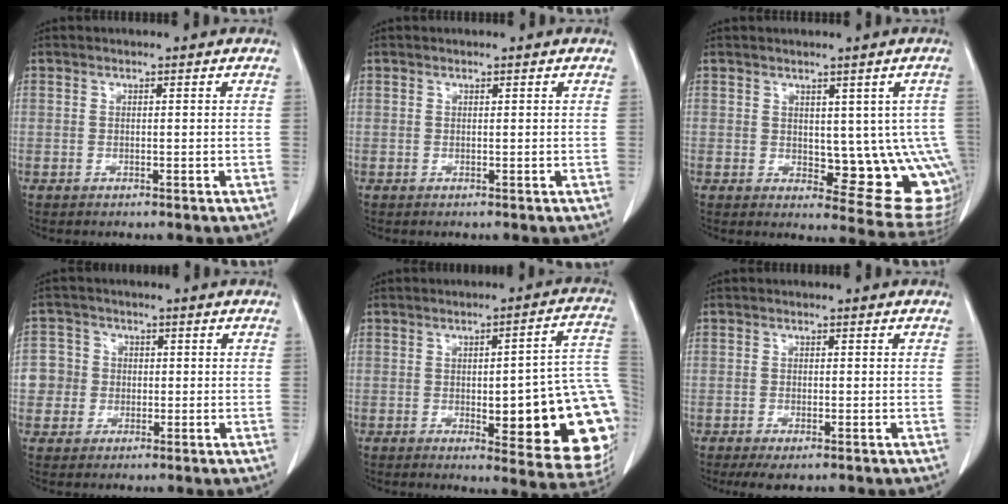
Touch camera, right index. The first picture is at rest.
{"total": 0.0}
{"total": 9.5, "force": [0.7, 5.0, 8.0], "torque": [-0.070, -0.008, 0.018]}
{"total": 4.8, "force": [-0.3, 4.8, 0.4], "torque": [-0.001, 0.019, -0.006]}
{"total": 21.1, "force": [-3.4, 4.8, 20.2], "torque": [-0.162, 0.020, -0.023]}
{"total": 3.1, "force": [-1.9, 0.9, 2.2], "torque": [-0.036, -0.006, -0.028]}